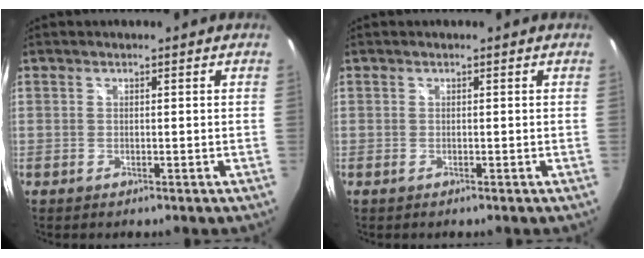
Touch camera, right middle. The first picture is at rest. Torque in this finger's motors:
{"motor_torque": [0.05, -0.09, 0.00, 0.00]}